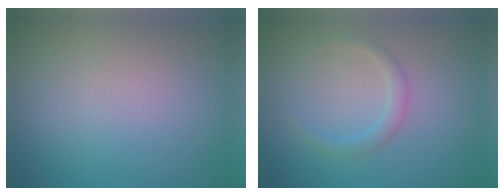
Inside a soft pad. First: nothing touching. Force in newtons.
{"total": 1.6, "press": 1.6, "slide": 0.1}